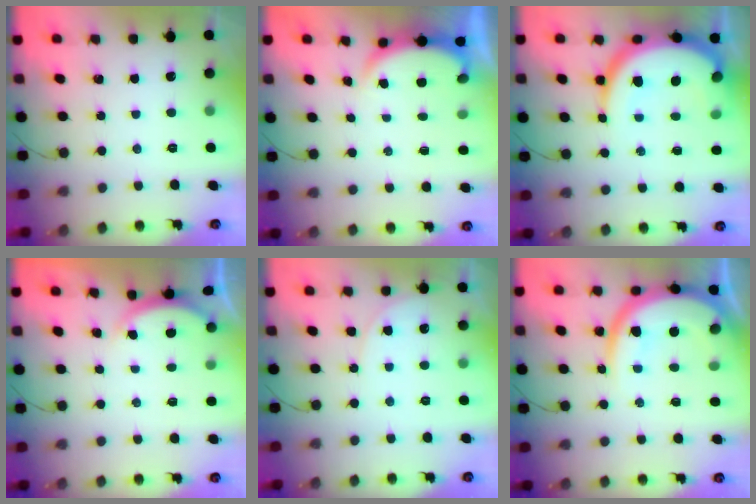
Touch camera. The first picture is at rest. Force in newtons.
{"total": 2.8, "press": 2.7, "slide": 0.6}
{"total": 14.9, "press": 14.8, "slide": 1.8}
{"total": 1.7, "press": 1.7, "slide": 0.4}
{"total": 5.2, "press": 5.2, "slide": 0.7}
{"total": 15.4, "press": 15.3, "slide": 0.8}